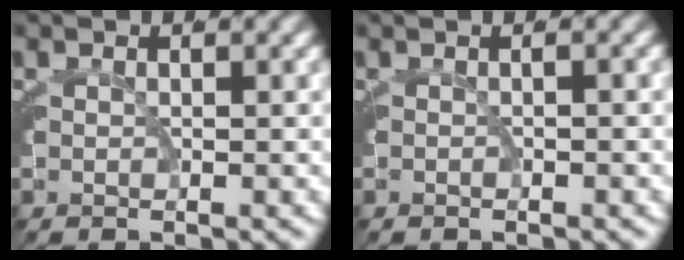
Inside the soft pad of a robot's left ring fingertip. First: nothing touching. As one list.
[{"total": 0.5, "force": [-0.5, -0.1, -0.1], "torque": [0.005, 0.003, -0.010]}]